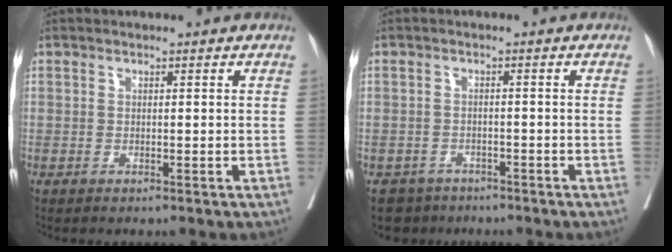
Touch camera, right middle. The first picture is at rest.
{"total": 3.6, "force": [-2.7, 2.4, -0.4], "torque": [0.010, 0.006, -0.043]}